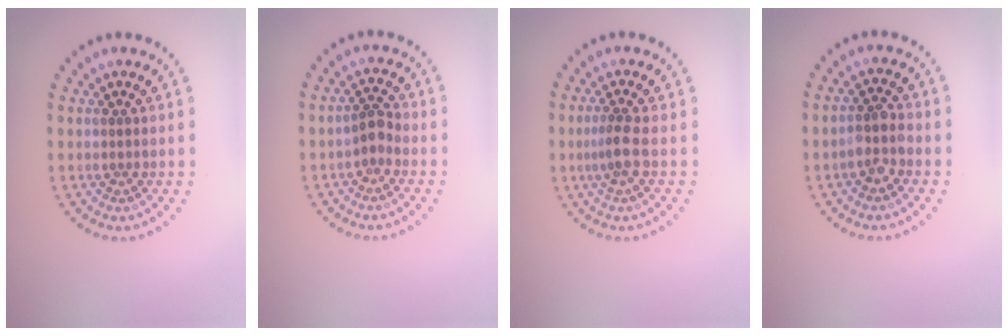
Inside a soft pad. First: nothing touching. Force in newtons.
{"total": 1.6, "press": 1.3, "slide": 1.0}
{"total": 2.1, "press": 1.6, "slide": 1.3}
{"total": 2.3, "press": 2.0, "slide": 1.1}